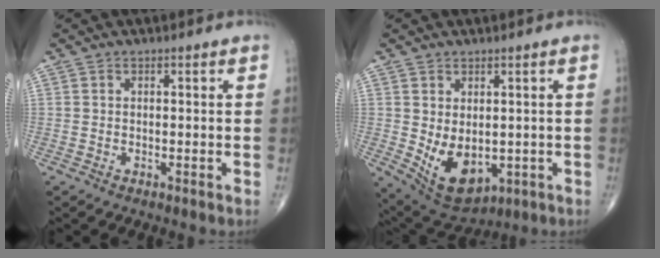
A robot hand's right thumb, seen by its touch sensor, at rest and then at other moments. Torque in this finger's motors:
{"motor_torque": [0.03, 0.70, 0.66, 0.45, 0.08]}